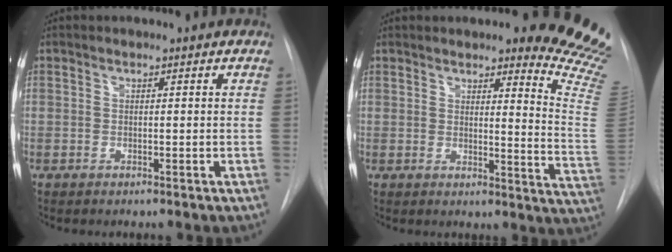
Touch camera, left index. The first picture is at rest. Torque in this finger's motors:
{"motor_torque": [0.09, -0.18, 0.24, 0.04]}